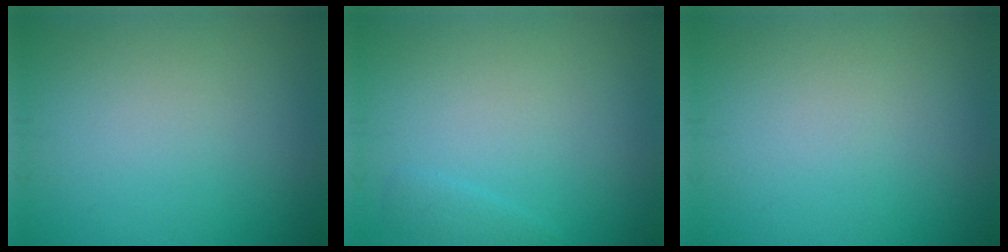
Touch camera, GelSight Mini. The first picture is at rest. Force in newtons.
{"total": 0.9, "press": 0.9, "slide": 0.1}
{"total": 0.0}